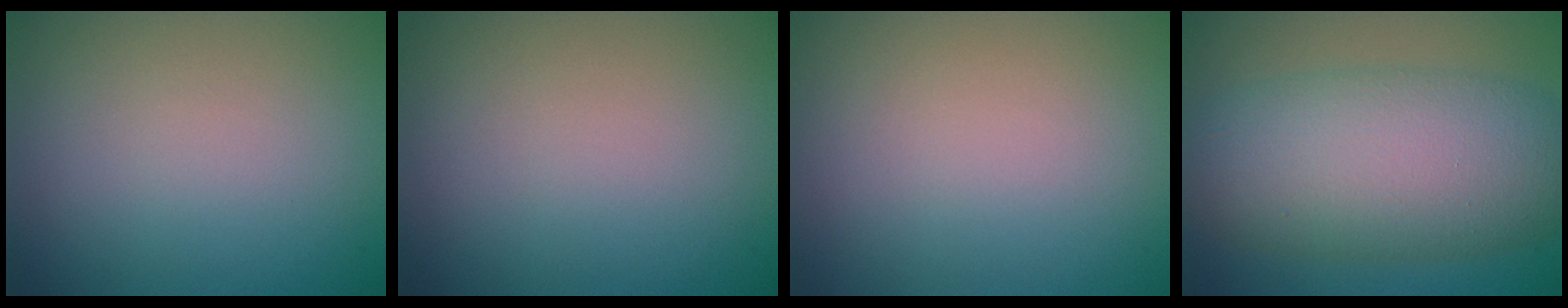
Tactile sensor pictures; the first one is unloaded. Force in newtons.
{"total": 0.0}
{"total": 0.0}
{"total": 9.8, "press": 9.8, "slide": 0.1}